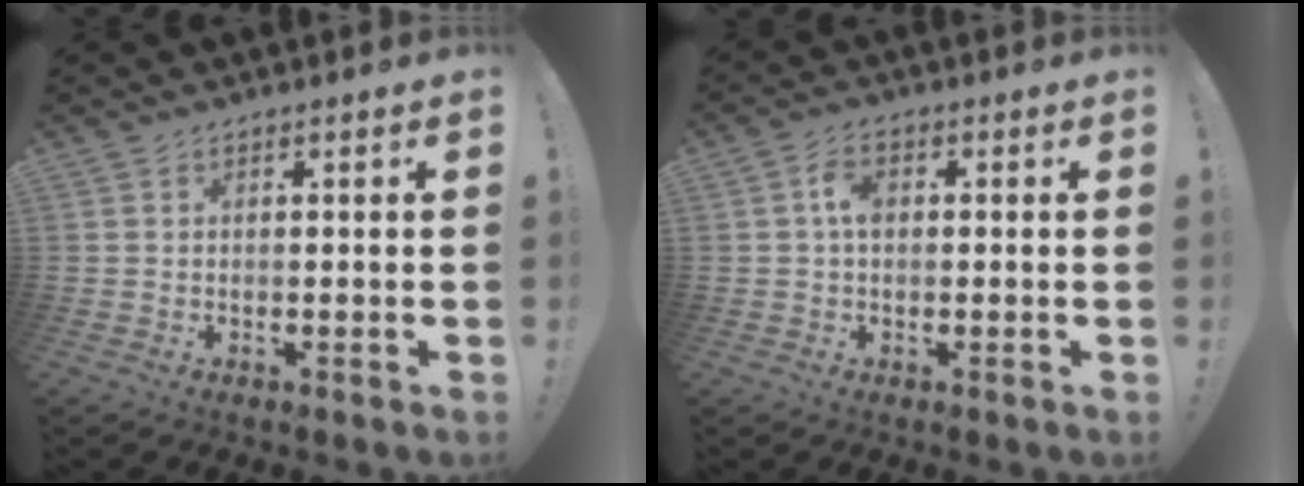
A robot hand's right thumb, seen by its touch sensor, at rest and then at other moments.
{"total": 4.7, "force": [0.5, 3.0, 3.6], "torque": [-0.053, 0.006, 0.007]}